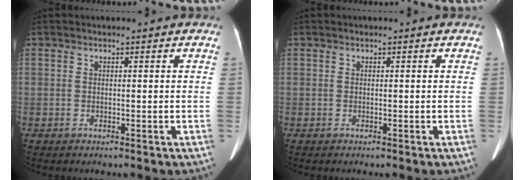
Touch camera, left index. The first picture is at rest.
{"total": 0.0}